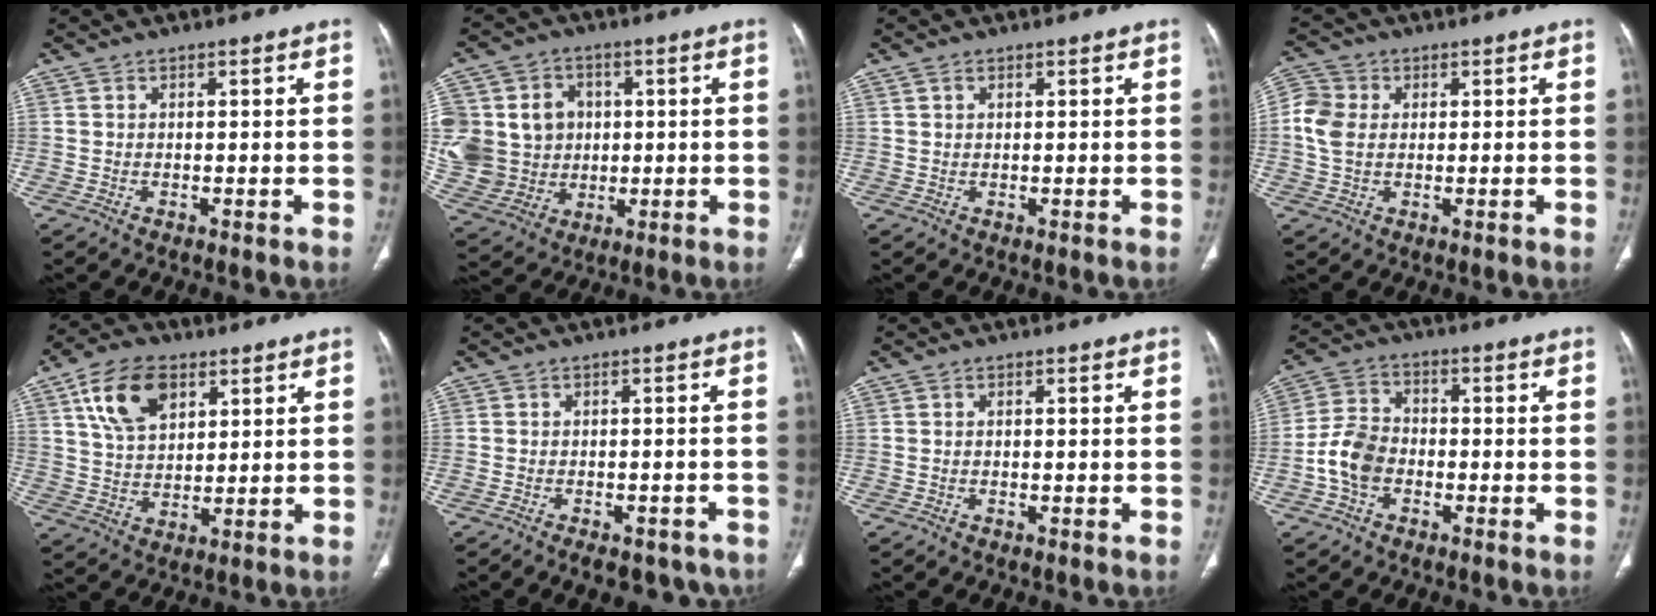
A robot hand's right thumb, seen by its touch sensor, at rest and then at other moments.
{"total": 20.9, "force": [1.9, 18.6, 9.3], "torque": [-0.201, 0.031, 0.057]}
{"total": 0.9, "force": [0.6, 0.5, 0.4], "torque": [-0.010, 0.004, 0.011]}
{"total": 6.2, "force": [0.5, 4.9, 3.8], "torque": [-0.086, 0.011, 0.006]}
{"total": 12.0, "force": [5.6, 7.2, 7.8], "torque": [-0.124, -0.012, 0.105]}
{"total": 8.5, "force": [-6.5, 4.1, 3.7], "torque": [-0.033, 0.033, -0.076]}
{"total": 0.0}
{"total": 7.8, "force": [-2.5, 5.6, 4.9], "torque": [-0.088, 0.025, -0.056]}